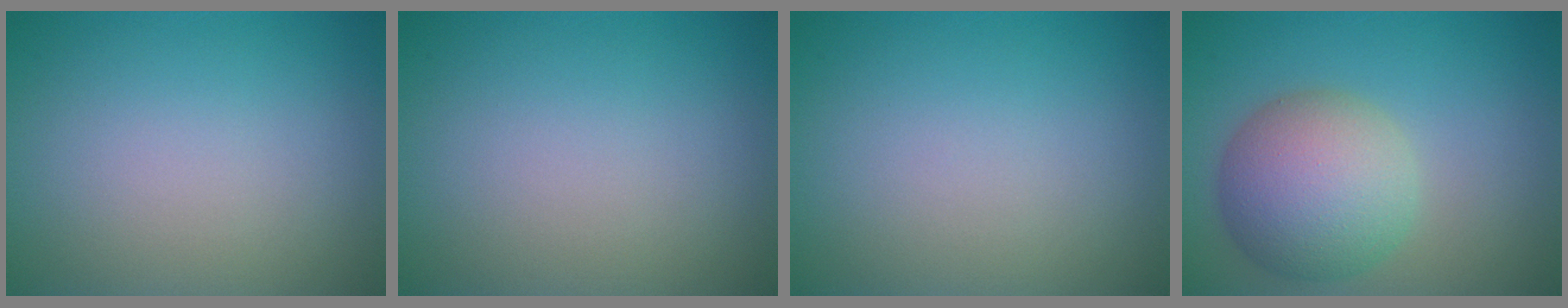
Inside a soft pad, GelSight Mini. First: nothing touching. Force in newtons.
{"total": 0.0}
{"total": 0.0}
{"total": 7.3, "press": 7.3, "slide": 0.2}